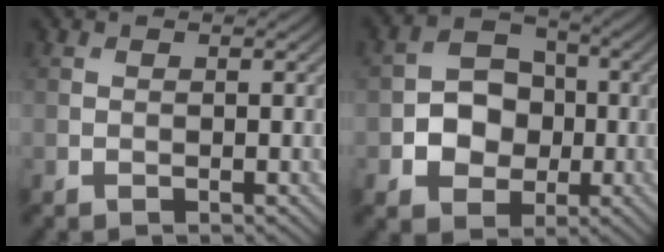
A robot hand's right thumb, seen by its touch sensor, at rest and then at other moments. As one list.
[{"total": 6.6, "force": [-1.2, 5.5, 3.5], "torque": [-0.061, 0.002, -0.037]}]